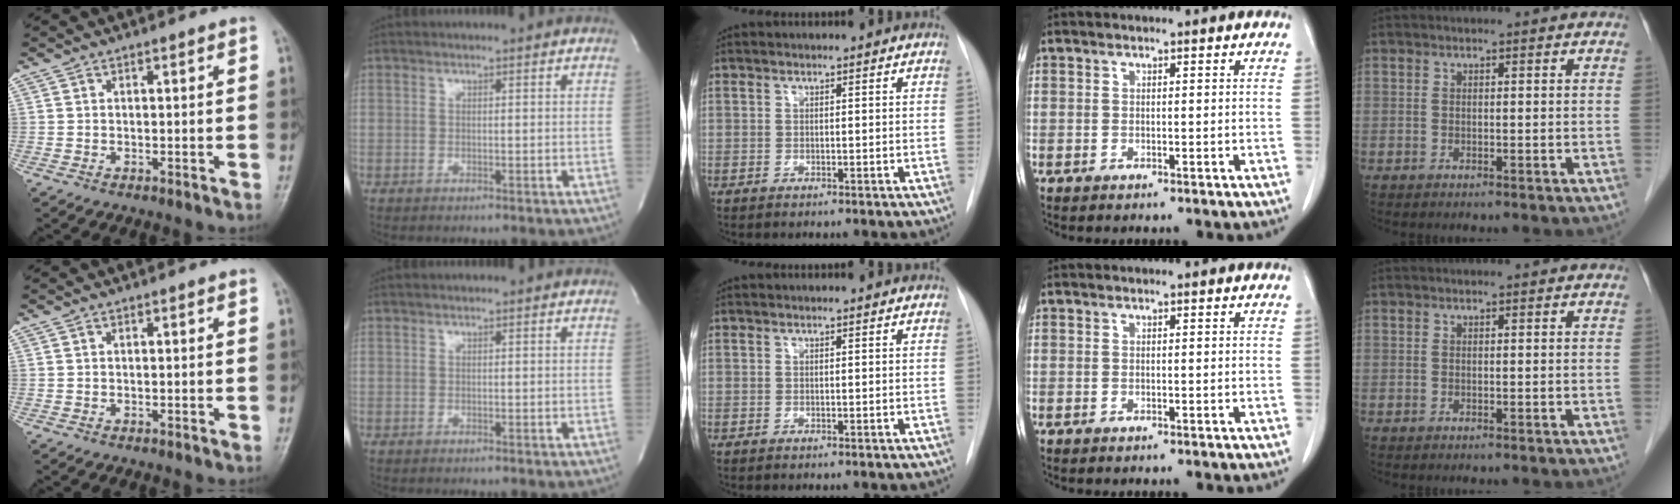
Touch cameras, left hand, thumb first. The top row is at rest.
{}